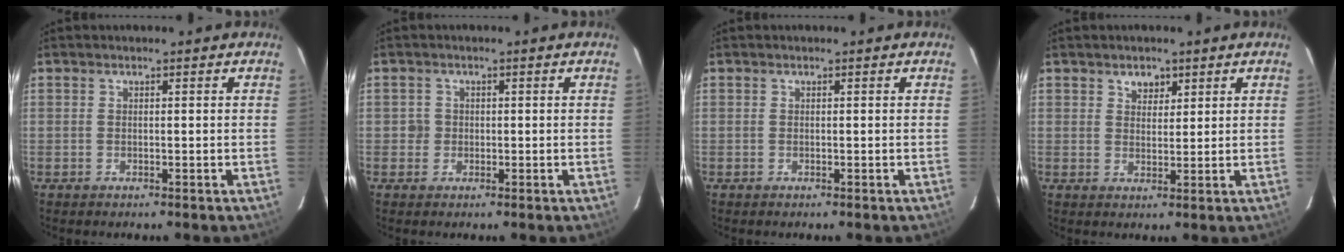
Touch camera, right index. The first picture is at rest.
{"total": 1.8, "force": [-0.3, 1.8, 0.0], "torque": [0.002, 0.006, -0.005]}
{"total": 0.0}
{"total": 2.8, "force": [1.8, 2.0, 0.9], "torque": [-0.007, 0.003, 0.030]}